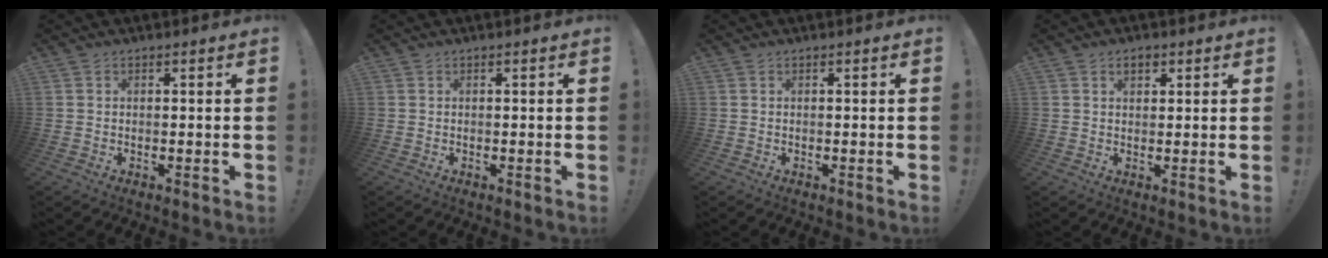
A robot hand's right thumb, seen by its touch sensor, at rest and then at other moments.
{"total": 0.0}
{"total": 0.0}
{"total": 2.8, "force": [1.5, 1.6, 1.7], "torque": [-0.016, -0.004, 0.022]}